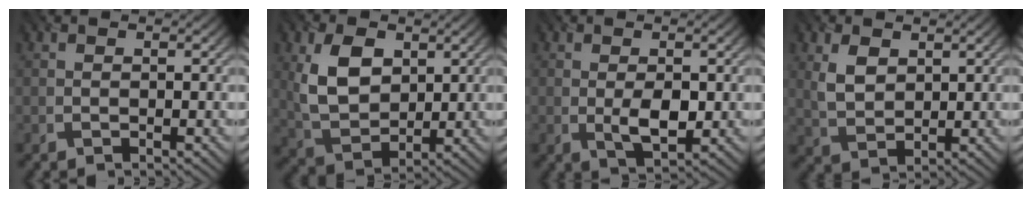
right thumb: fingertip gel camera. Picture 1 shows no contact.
{"total": 8.3, "force": [2.4, 5.4, 5.8], "torque": [-0.132, -0.001, 0.050]}
{"total": 4.0, "force": [-0.3, 1.8, 3.5], "torque": [-0.065, -0.008, -0.002]}
{"total": 4.4, "force": [1.9, 2.7, 2.9], "torque": [-0.073, -0.003, 0.040]}